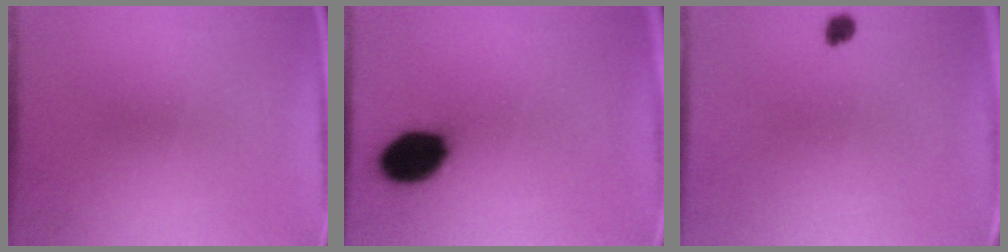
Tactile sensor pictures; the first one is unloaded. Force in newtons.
{"total": 13.2}
{"total": 1.8}